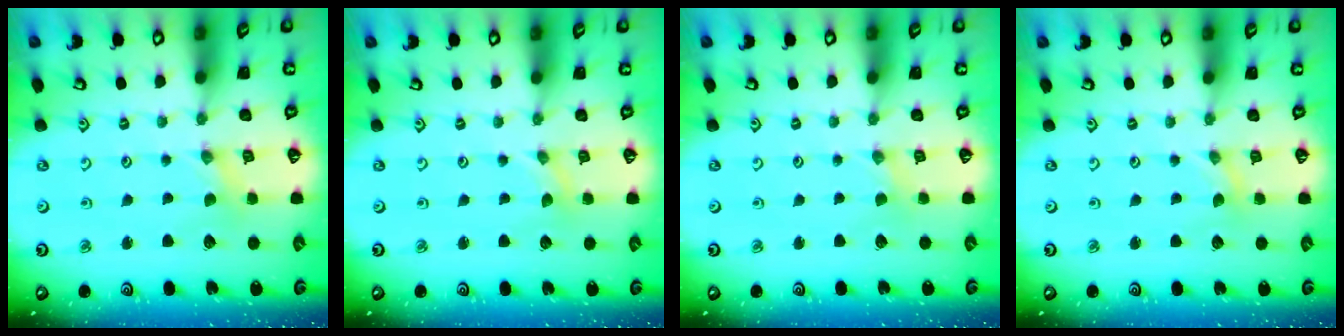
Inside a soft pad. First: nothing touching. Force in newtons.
{"total": 0.0}
{"total": 0.7, "press": 0.7, "slide": 0.1}
{"total": 0.0}